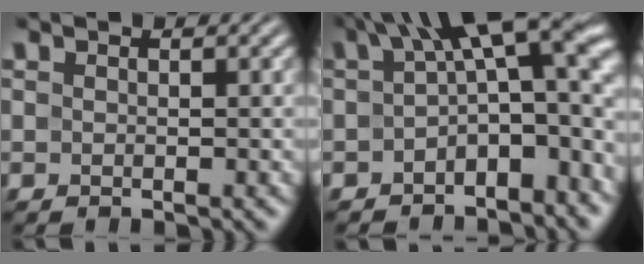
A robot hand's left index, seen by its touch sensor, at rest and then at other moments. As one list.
[{"total": 10.3, "force": [0.1, 4.6, 9.2], "torque": [-0.114, 0.017, -0.009]}]